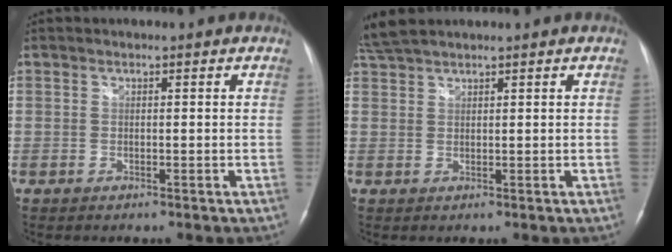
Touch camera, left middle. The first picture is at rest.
{"total": 3.8, "force": [3.4, 0.6, 1.4], "torque": [-0.036, 0.022, 0.072]}